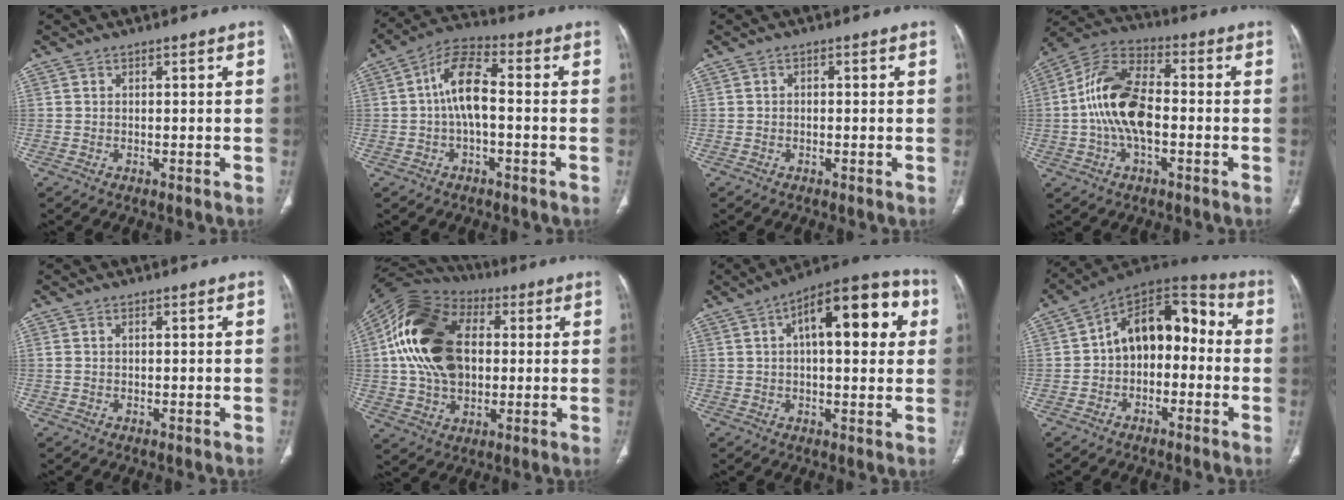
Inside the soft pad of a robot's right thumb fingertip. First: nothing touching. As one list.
[{"total": 9.5, "force": [-0.3, 4.3, 8.4], "torque": [-0.162, 0.031, -0.014]}, {"total": 0.6, "force": [-0.1, 0.4, 0.4], "torque": [-0.004, 0.001, -0.006]}, {"total": 15.0, "force": [-1.3, 7.9, 12.6], "torque": [-0.246, 0.034, -0.031]}, {"total": 1.1, "force": [0.3, 0.6, 0.8], "torque": [-0.025, 0.011, 0.014]}, {"total": 22.8, "force": [3.1, 15.3, 16.7], "torque": [-0.311, 0.010, 0.052]}, {"total": 18.8, "force": [5.2, 7.9, 16.3], "torque": [-0.196, 0.027, 0.065]}, {"total": 14.6, "force": [-0.5, 9.6, 10.9], "torque": [-0.121, 0.057, -0.025]}]